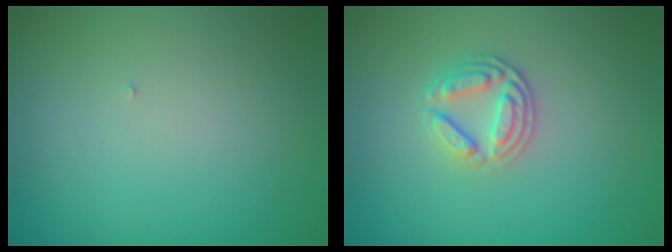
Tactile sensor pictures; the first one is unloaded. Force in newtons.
{"total": 2.7, "press": 2.5, "slide": 0.8}